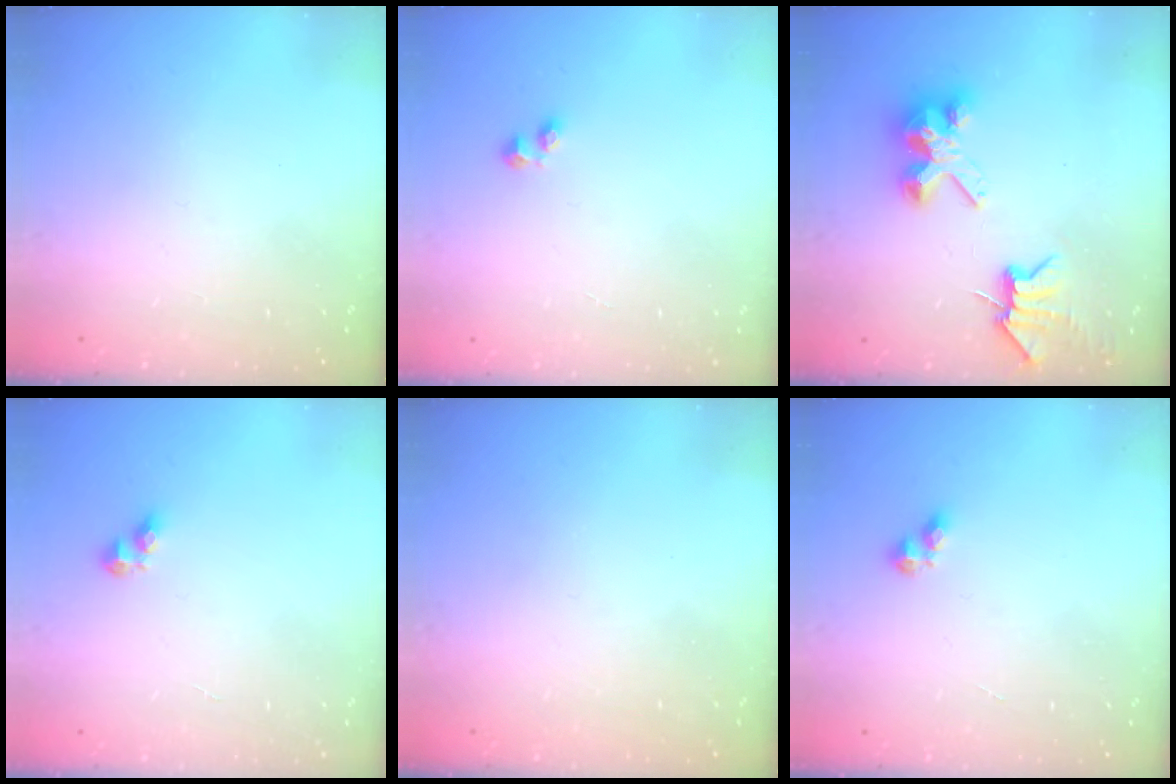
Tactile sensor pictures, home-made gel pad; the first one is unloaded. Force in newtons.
{"total": 1.7, "press": 1.6, "slide": 0.6}
{"total": 7.3, "press": 7.2, "slide": 0.8}
{"total": 4.8, "press": 4.7, "slide": 0.4}
{"total": 0.7, "press": 0.6, "slide": 0.4}
{"total": 3.0, "press": 2.9, "slide": 0.5}